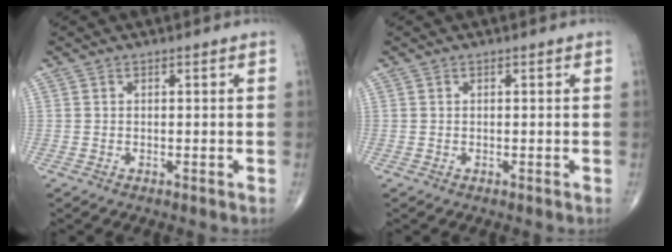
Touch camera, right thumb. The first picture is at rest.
{"total": 0.0}